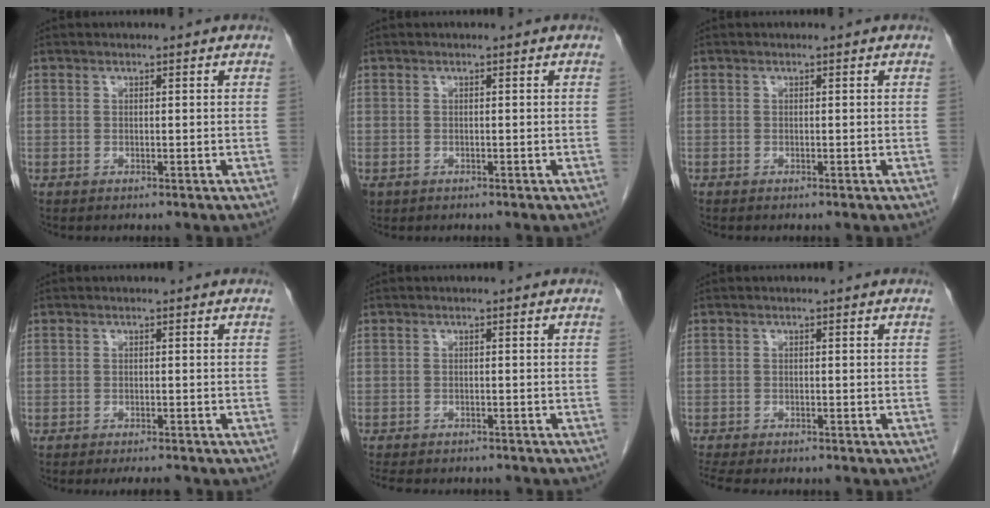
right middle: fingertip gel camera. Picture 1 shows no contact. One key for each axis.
{"total": 0.9, "fx": -0.4, "fy": 0.8, "fz": 0.3, "tx": -0.011, "ty": 0.003, "tz": -0.001}
{"total": 0.0}
{"total": 3.1, "fx": -2.8, "fy": 0.4, "fz": 1.2, "tx": -0.013, "ty": -0.006, "tz": -0.037}
{"total": 11.0, "fx": -9.6, "fy": 3.3, "fz": 4.3, "tx": -0.074, "ty": -0.006, "tz": -0.119}
{"total": 8.7, "fx": -7.4, "fy": 2.2, "fz": 4.0, "tx": -0.061, "ty": -0.005, "tz": -0.105}